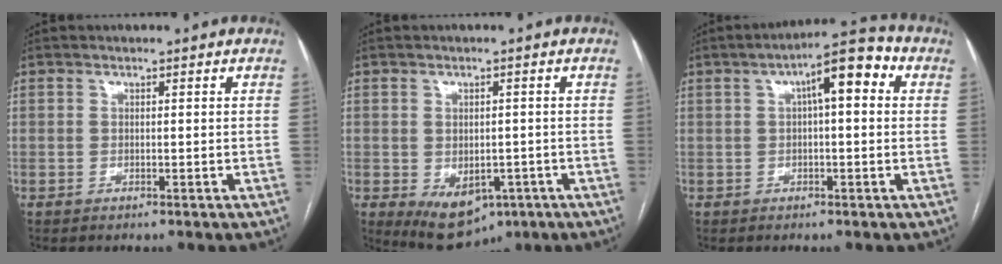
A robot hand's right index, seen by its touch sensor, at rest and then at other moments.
{"total": 8.3, "force": [-3.7, 5.3, 5.2], "torque": [-0.080, -0.007, -0.040]}
{"total": 8.2, "force": [2.2, 1.9, 7.6], "torque": [-0.114, 0.035, 0.027]}